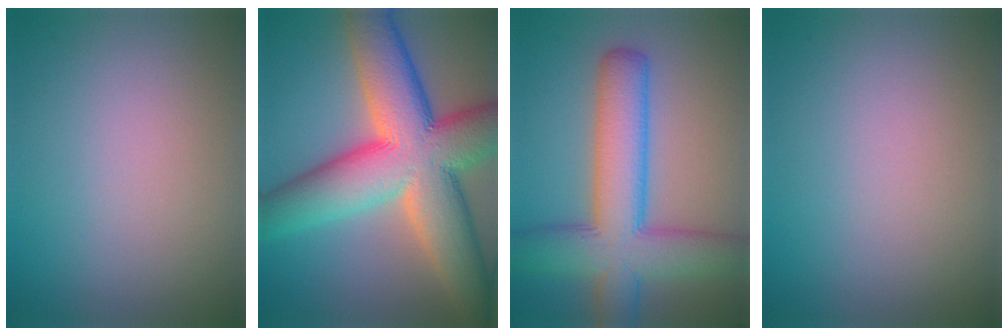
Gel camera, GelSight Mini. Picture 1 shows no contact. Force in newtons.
{"total": 15.2, "press": 15.2, "slide": 0.8}
{"total": 9.2, "press": 9.2, "slide": 0.2}
{"total": 0.0}